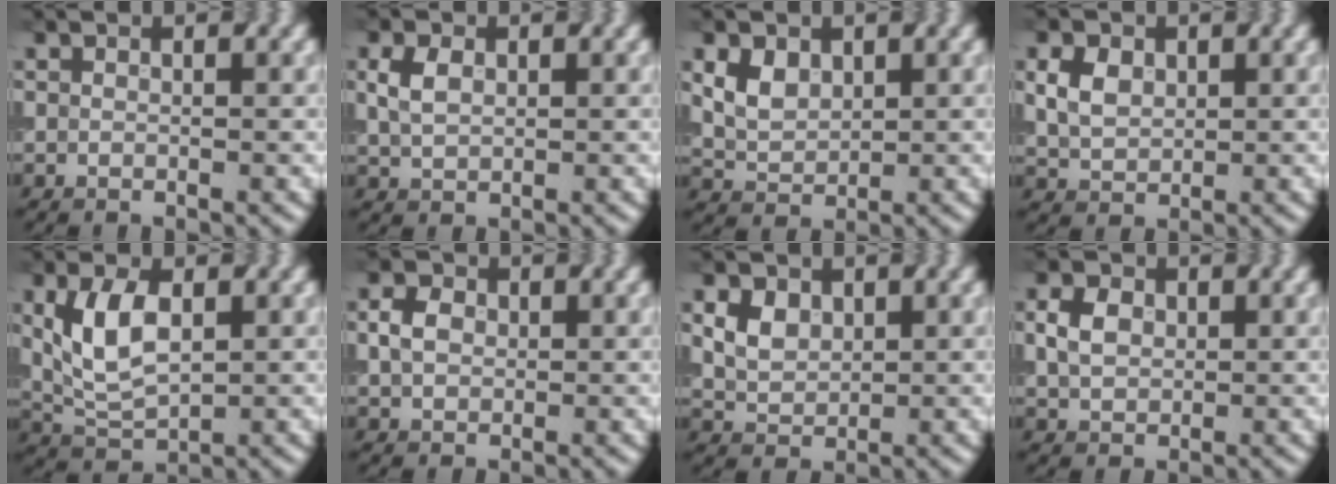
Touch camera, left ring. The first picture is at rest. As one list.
[{"total": 2.4, "force": [0.5, 1.6, 1.7], "torque": [-0.043, 0.011, 0.015]}, {"total": 2.8, "force": [1.0, 1.9, 1.8], "torque": [-0.041, 0.004, 0.022]}, {"total": 2.9, "force": [0.8, 2.1, 1.9], "torque": [-0.046, 0.008, 0.020]}, {"total": 4.9, "force": [0.7, 2.7, 4.1], "torque": [-0.097, 0.009, 0.026]}, {"total": 2.5, "force": [0.1, 1.9, 1.6], "torque": [-0.038, 0.010, 0.006]}, {"total": 4.6, "force": [2.0, 3.2, 2.7], "torque": [-0.063, 0.018, 0.036]}, {"total": 2.8, "force": [0.3, 2.1, 1.8], "torque": [-0.044, 0.009, 0.011]}]